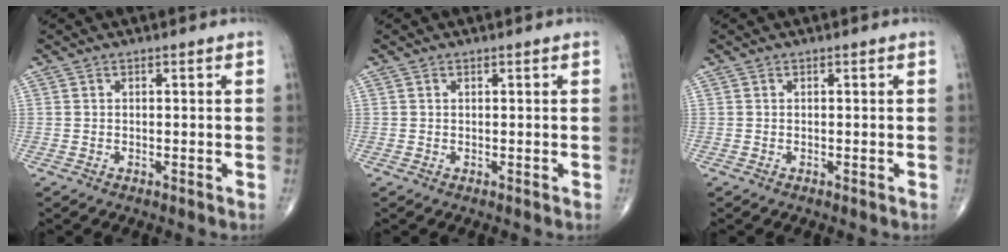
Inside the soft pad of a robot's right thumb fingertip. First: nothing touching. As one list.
[{"total": 0.0}, {"total": 0.0}]